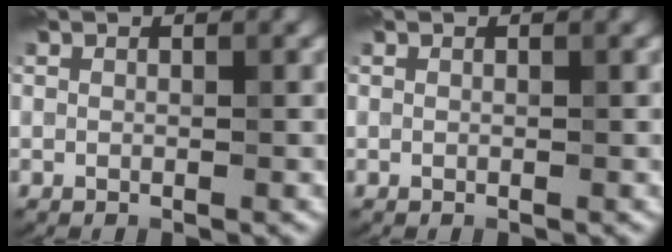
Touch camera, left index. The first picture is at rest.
{"total": 0.0}